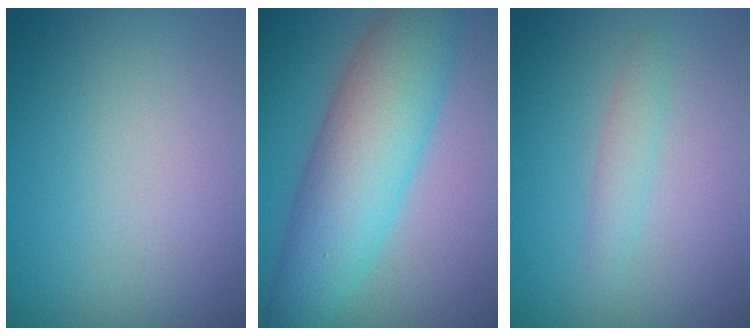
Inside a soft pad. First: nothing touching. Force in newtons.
{"total": 8.4, "press": 8.4, "slide": 0.1}
{"total": 1.4, "press": 1.4, "slide": 0.0}